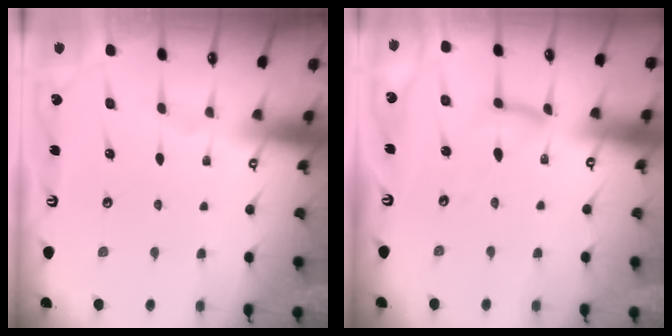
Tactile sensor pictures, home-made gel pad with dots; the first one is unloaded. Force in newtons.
{"total": 8.6, "press": 8.6, "slide": 0.6}